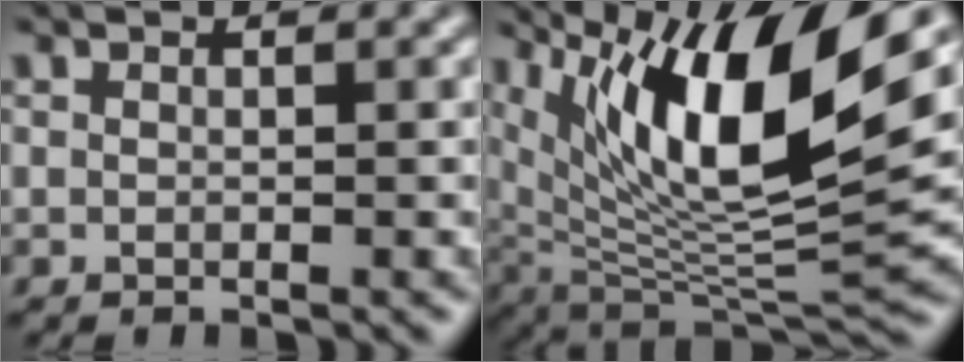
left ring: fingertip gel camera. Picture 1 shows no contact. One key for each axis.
{"total": 13.6, "fx": 6.5, "fy": 4.2, "fz": 11.2, "tx": -0.195, "ty": 0.000, "tz": 0.118}